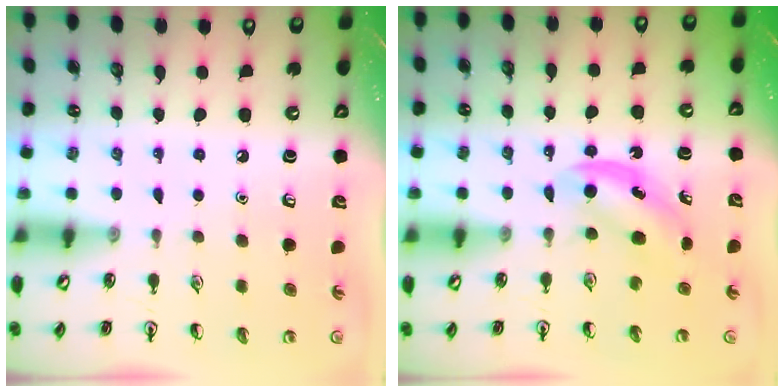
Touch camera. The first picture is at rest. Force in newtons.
{"total": 4.8, "press": 4.7, "slide": 0.8}